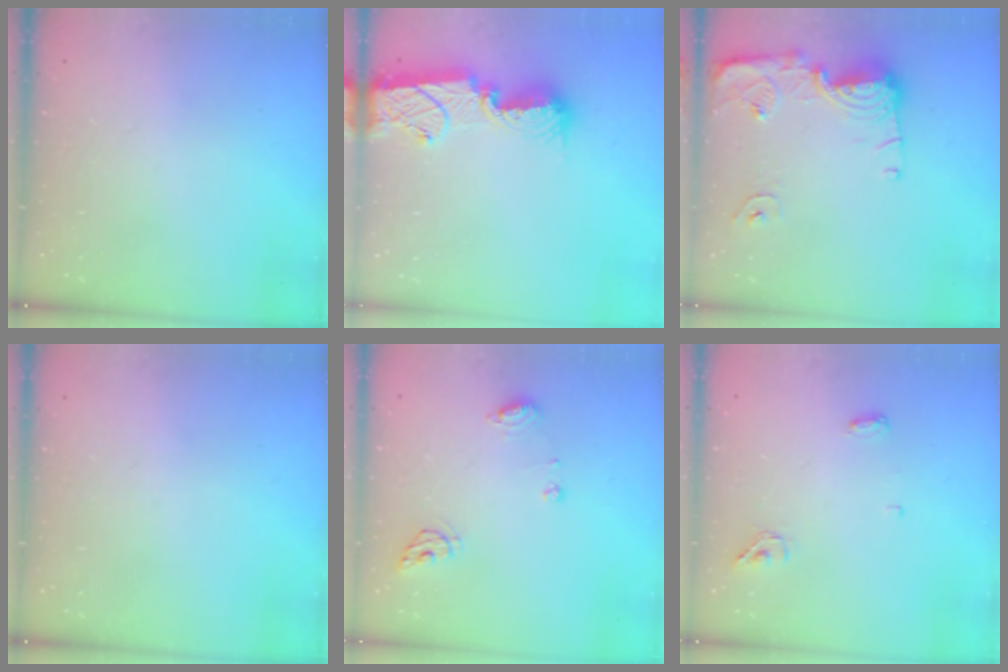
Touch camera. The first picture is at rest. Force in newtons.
{"total": 13.4, "press": 13.2, "slide": 2.3}
{"total": 13.8, "press": 13.8, "slide": 1.3}
{"total": 0.0}
{"total": 7.2, "press": 7.2, "slide": 0.8}
{"total": 4.4, "press": 4.3, "slide": 0.9}